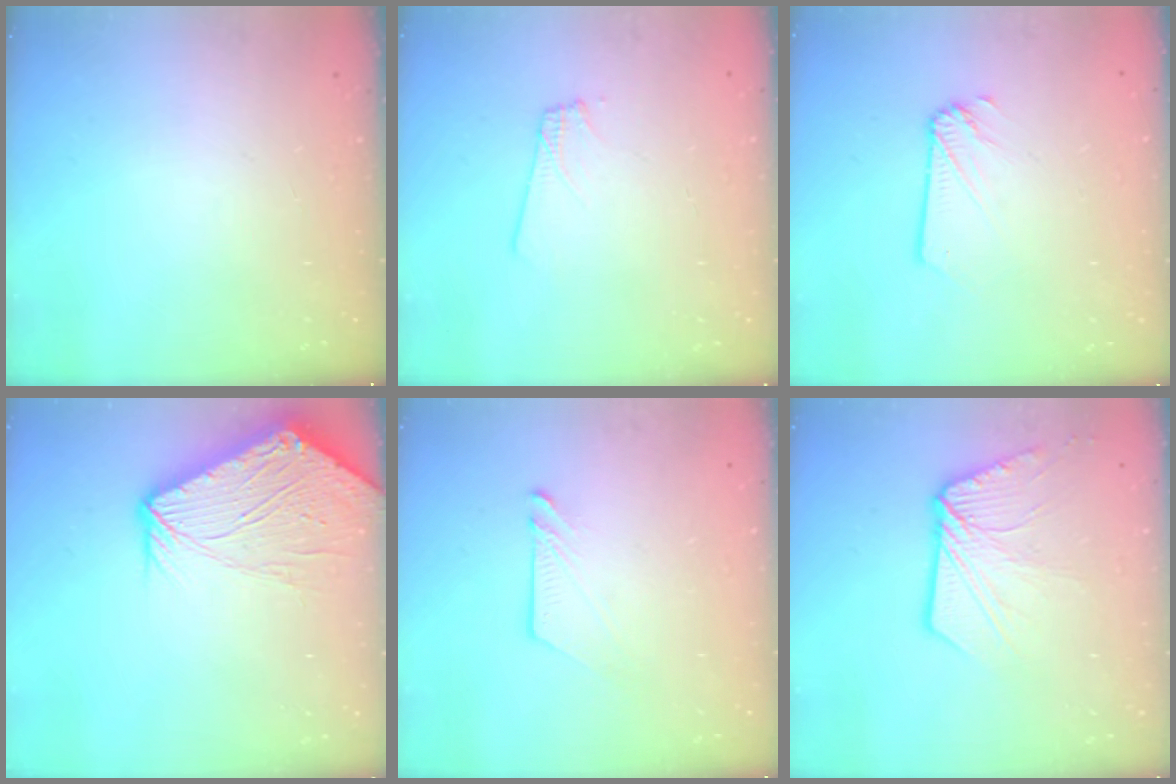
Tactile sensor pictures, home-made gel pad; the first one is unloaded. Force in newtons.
{"total": 1.8, "press": 1.8, "slide": 0.1}
{"total": 1.9, "press": 1.9, "slide": 0.1}
{"total": 9.0, "press": 8.8, "slide": 1.6}
{"total": 4.8, "press": 4.7, "slide": 0.5}
{"total": 10.5, "press": 10.5, "slide": 1.2}